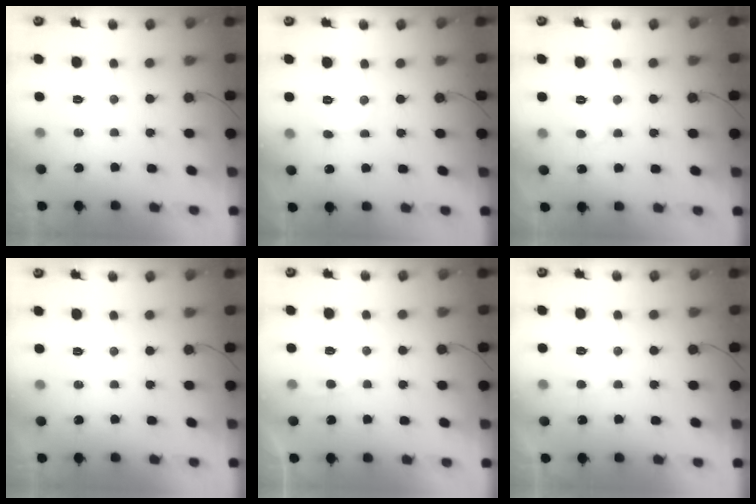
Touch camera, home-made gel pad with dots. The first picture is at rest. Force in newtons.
{"total": 2.9, "press": 2.9, "slide": 0.3}
{"total": 4.6, "press": 4.6, "slide": 0.5}
{"total": 0.0}
{"total": 2.0, "press": 2.0, "slide": 0.2}
{"total": 2.8, "press": 2.8, "slide": 0.3}